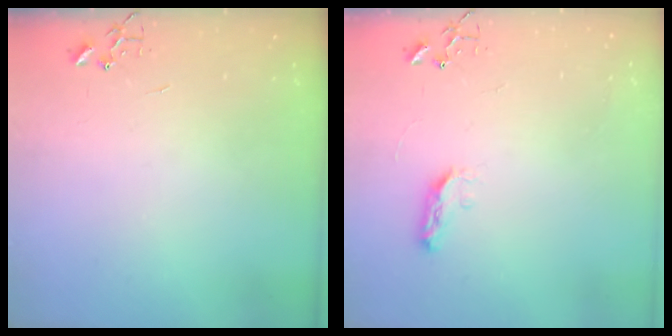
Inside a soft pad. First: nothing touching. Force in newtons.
{"total": 5.7, "press": 5.7, "slide": 0.7}